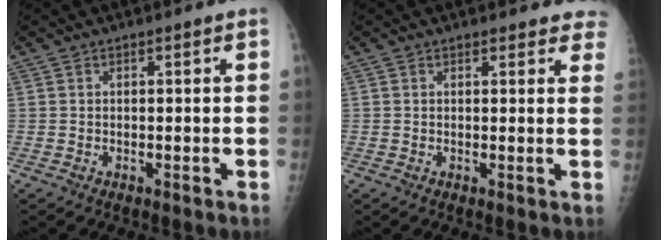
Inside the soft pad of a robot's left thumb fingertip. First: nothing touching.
{"total": 5.2, "force": [4.7, 2.0, 1.0], "torque": [0.032, -0.017, 0.033]}